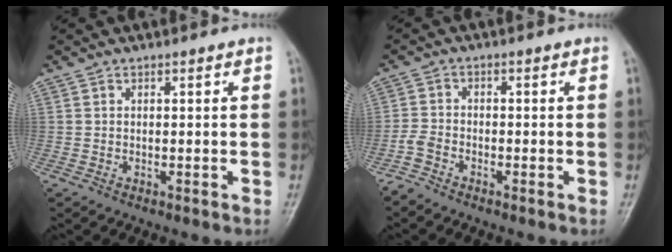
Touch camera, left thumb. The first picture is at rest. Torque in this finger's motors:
{"motor_torque": [-0.27, 0.27, -0.12, 0.16, 0.00]}